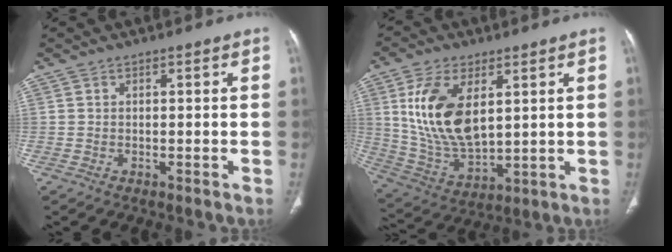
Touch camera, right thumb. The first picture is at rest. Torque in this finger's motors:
{"motor_torque": [0.08, 2.66, 1.96, 0.51, 0.60]}